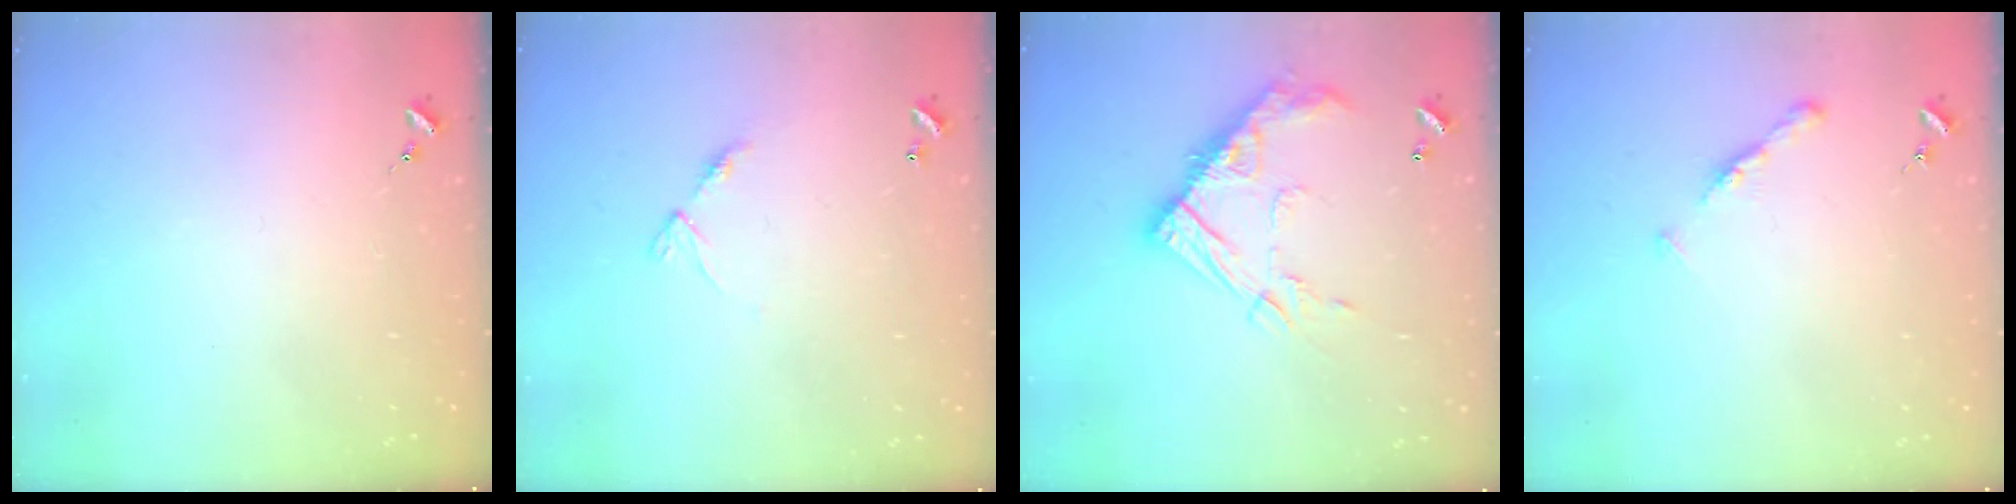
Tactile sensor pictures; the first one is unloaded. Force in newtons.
{"total": 6.4, "press": 6.4, "slide": 0.5}
{"total": 15.9, "press": 15.9, "slide": 0.8}
{"total": 5.3, "press": 5.2, "slide": 0.6}